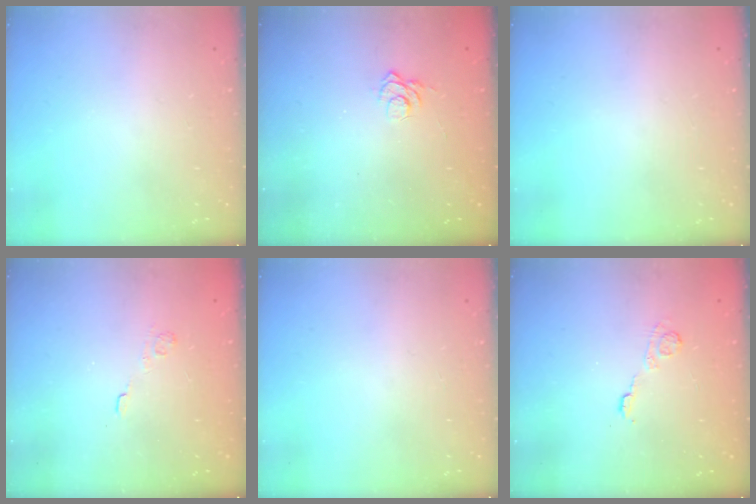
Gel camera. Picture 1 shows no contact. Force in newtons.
{"total": 2.8, "press": 2.4, "slide": 1.4}
{"total": 0.0}
{"total": 3.1, "press": 2.8, "slide": 1.3}
{"total": 0.0}
{"total": 3.9, "press": 3.7, "slide": 1.3}